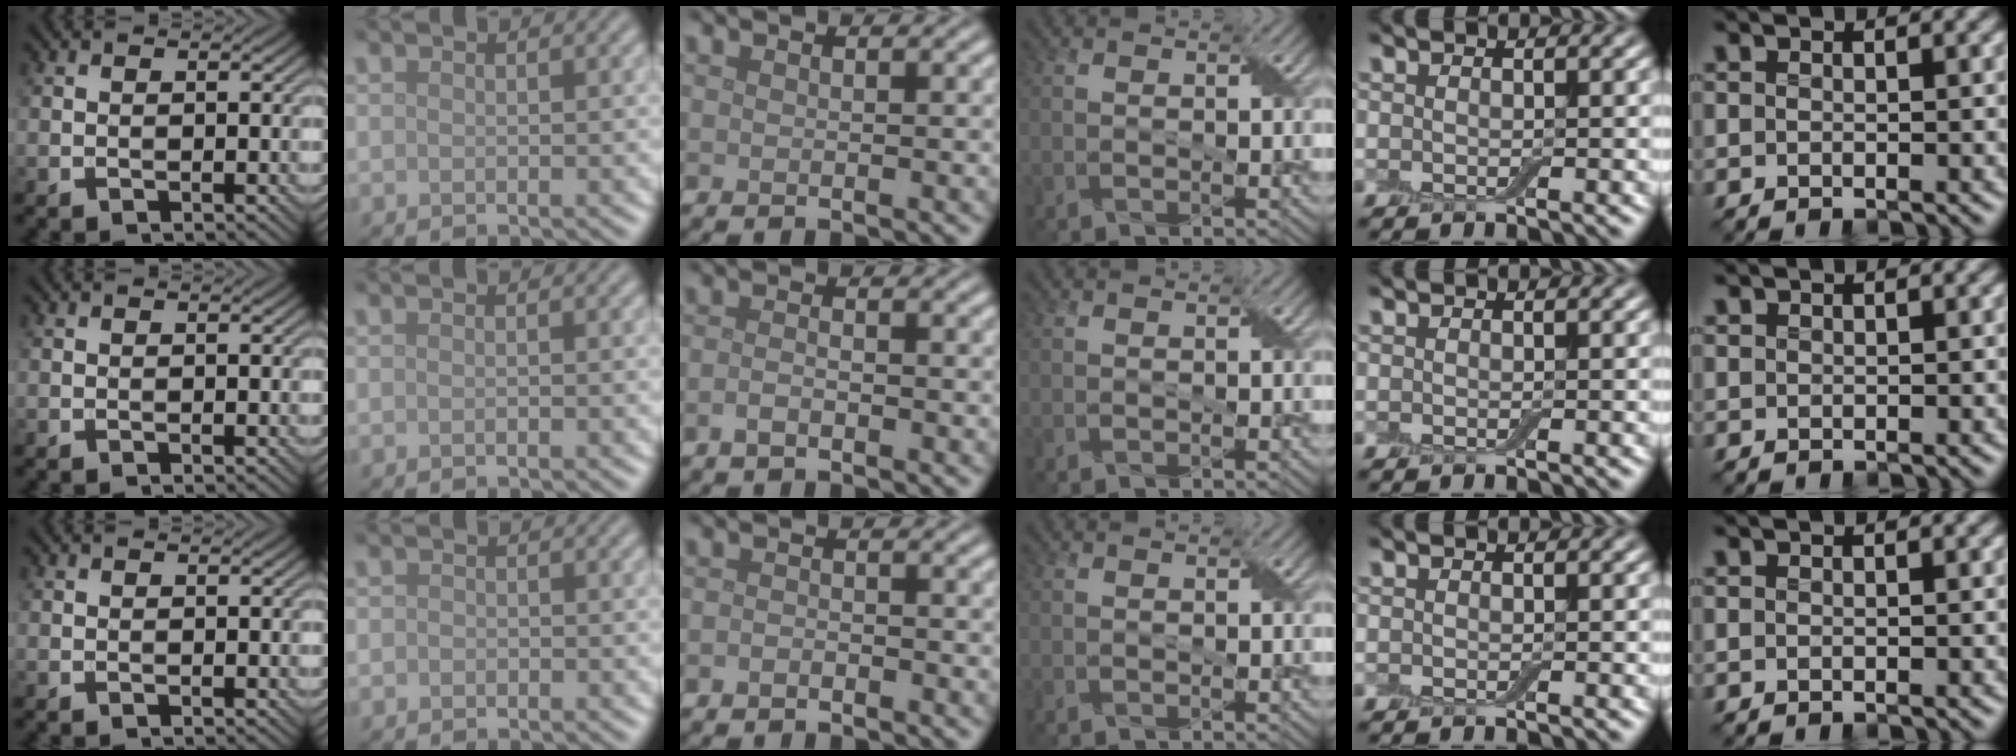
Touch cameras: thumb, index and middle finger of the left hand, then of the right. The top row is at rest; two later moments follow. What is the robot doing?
{"motion": "fold", "object": "cloth"}